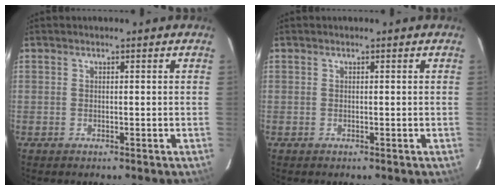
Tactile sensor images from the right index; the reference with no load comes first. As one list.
[{"total": 0.0}]